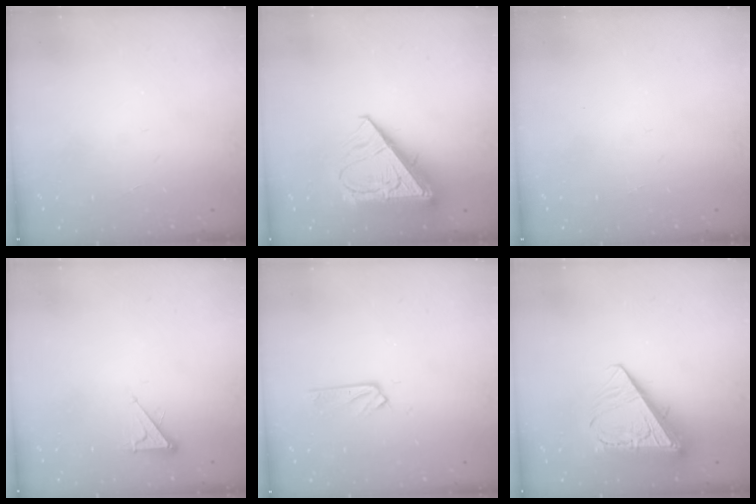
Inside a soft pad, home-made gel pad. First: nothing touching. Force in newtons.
{"total": 14.1, "press": 14.0, "slide": 1.5}
{"total": 0.0}
{"total": 3.0, "press": 3.0, "slide": 0.5}
{"total": 2.6, "press": 2.5, "slide": 0.3}
{"total": 12.8, "press": 12.7, "slide": 1.8}